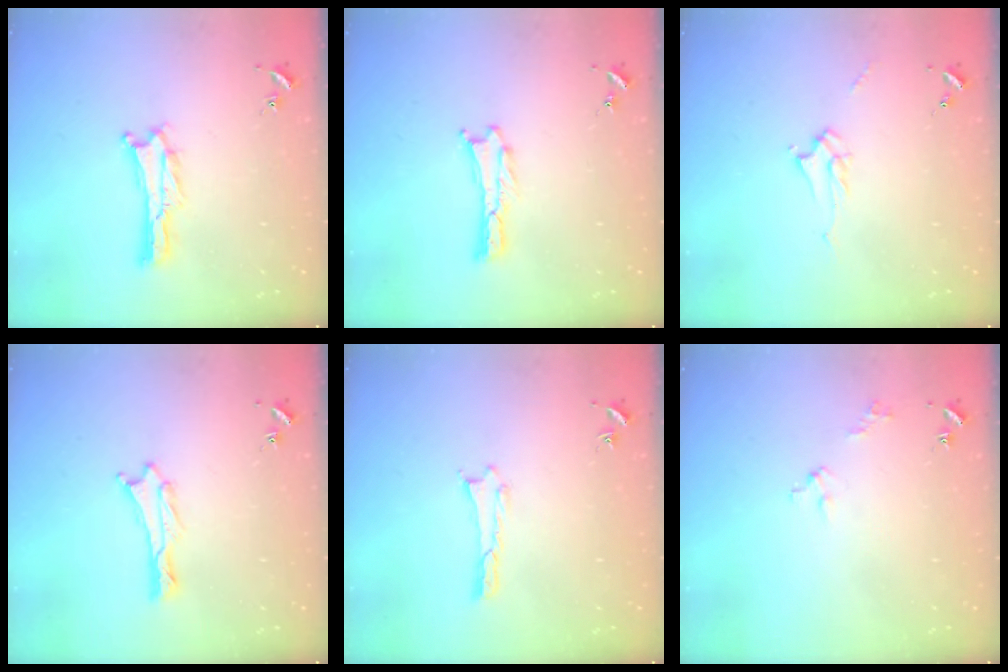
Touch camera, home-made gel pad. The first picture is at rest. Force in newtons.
{"total": 0.0}
{"total": 2.2, "press": 2.2, "slide": 0.1}
{"total": 0.8, "press": 0.7, "slide": 0.1}
{"total": 0.0}
{"total": 2.1, "press": 2.1, "slide": 0.2}